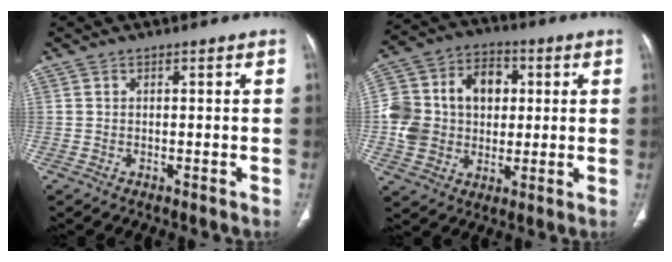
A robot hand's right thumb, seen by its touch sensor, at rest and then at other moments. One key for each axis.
{"total": 17.1, "fx": 1.4, "fy": 13.6, "fz": 10.3, "tx": -0.165, "ty": 0.029, "tz": 0.028}